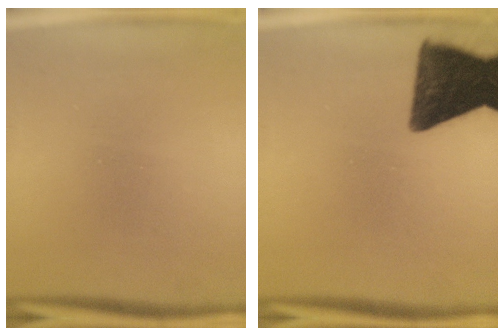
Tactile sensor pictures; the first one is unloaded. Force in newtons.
{"total": 13.4}